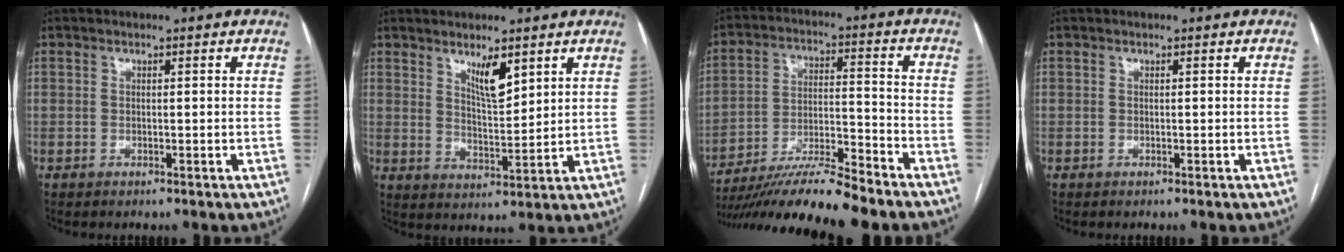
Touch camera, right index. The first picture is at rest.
{"total": 5.5, "force": [3.4, 1.4, 4.1], "torque": [-0.076, -0.008, 0.066]}
{"total": 14.3, "force": [-12.3, 0.4, 7.3], "torque": [-0.126, -0.007, -0.215]}
{"total": 0.0}